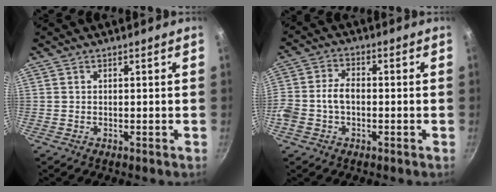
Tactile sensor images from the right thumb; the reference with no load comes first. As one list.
[{"total": 7.4, "force": [-1.3, 4.9, 5.3], "torque": [-0.104, 0.028, -0.036]}]